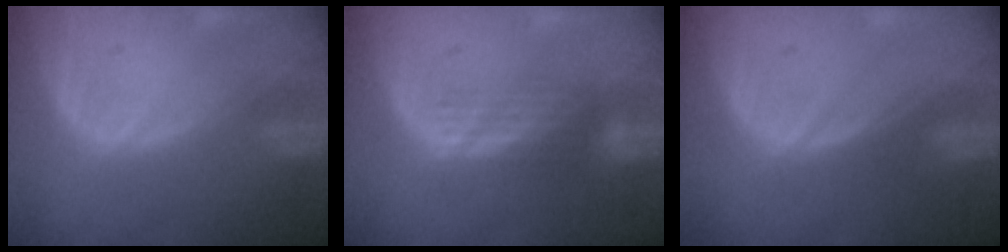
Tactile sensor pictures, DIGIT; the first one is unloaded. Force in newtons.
{"total": 3.4, "press": 3.0, "slide": 1.6}
{"total": 0.0}